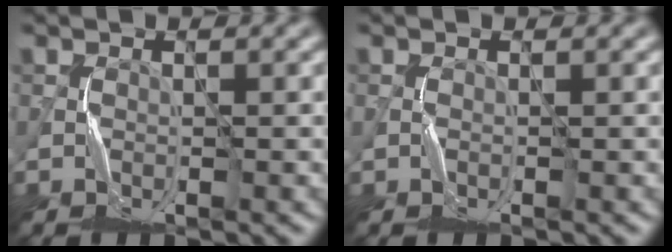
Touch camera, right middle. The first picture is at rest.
{"total": 0.5, "force": [-0.1, 0.2, 0.5], "torque": [-0.014, 0.001, -0.003]}